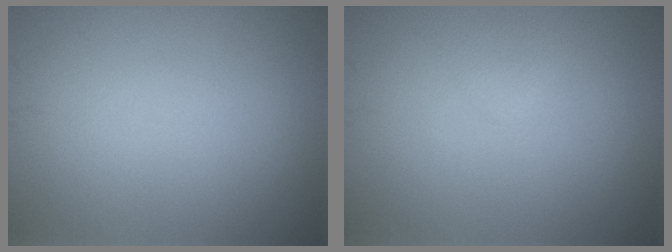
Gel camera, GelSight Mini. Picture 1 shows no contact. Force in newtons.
{"total": 0.9, "press": 0.9, "slide": 0.1}